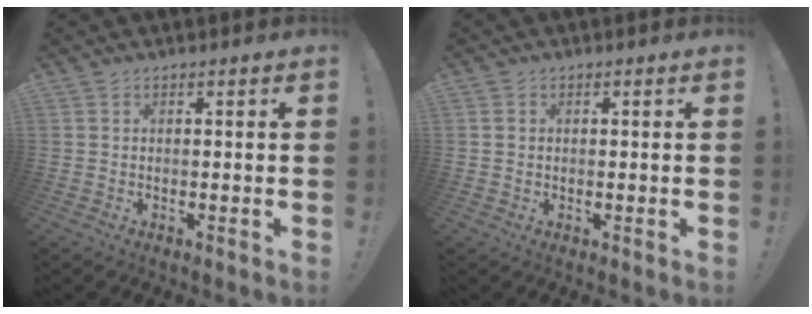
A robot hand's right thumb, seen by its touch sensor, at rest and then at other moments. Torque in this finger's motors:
{"motor_torque": [0.15, -0.19, -0.12, 0.36, 0.03]}